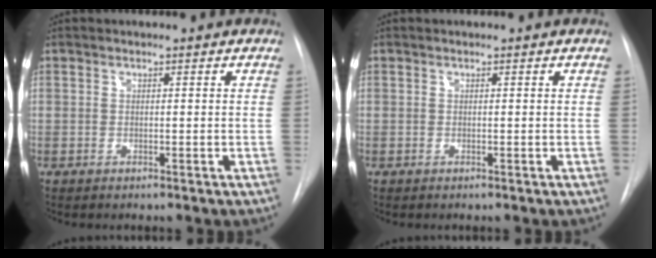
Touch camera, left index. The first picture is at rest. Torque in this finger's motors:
{"motor_torque": [-0.04, 0.04, 0.01, 0.00]}